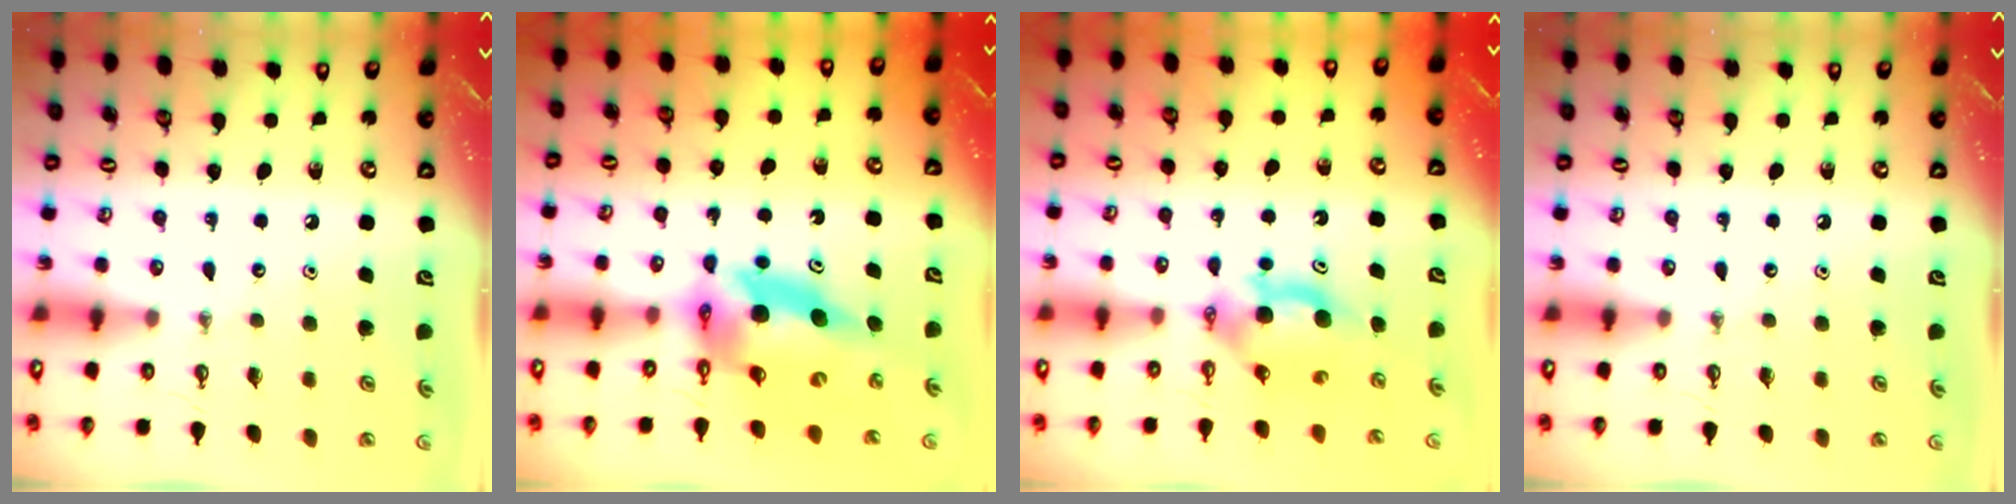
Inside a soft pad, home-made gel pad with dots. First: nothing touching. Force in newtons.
{"total": 11.6, "press": 11.6, "slide": 1.1}
{"total": 6.3, "press": 5.1, "slide": 3.6}
{"total": 0.0}